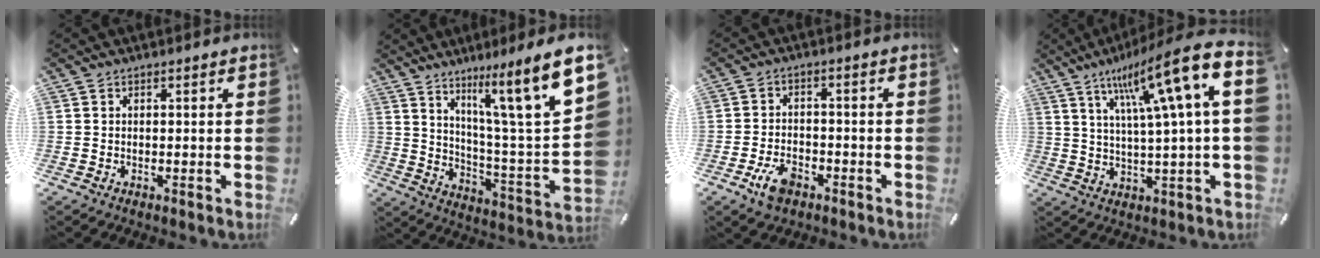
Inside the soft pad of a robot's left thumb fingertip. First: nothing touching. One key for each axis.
{"total": 16.2, "fx": 10.3, "fy": 1.8, "fz": 12.4, "tx": -0.187, "ty": -0.088, "tz": 0.146}
{"total": 6.4, "fx": -3.4, "fy": 3.8, "fz": 3.8, "tx": -0.084, "ty": 0.016, "tz": -0.065}
{"total": 17.5, "fx": 7.6, "fy": 1.7, "fz": 15.7, "tx": -0.264, "ty": -0.035, "tz": 0.105}